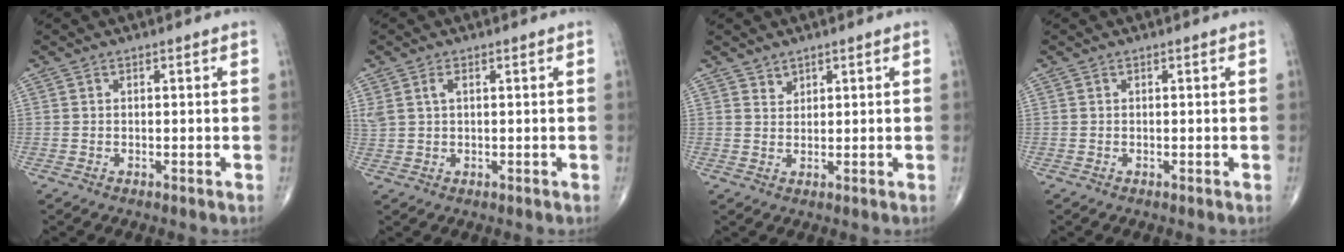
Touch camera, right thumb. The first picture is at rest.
{"total": 2.7, "force": [1.1, 1.4, 2.1], "torque": [-0.057, 0.010, 0.027]}
{"total": 1.6, "force": [1.3, 0.9, 0.1], "torque": [0.011, -0.010, 0.021]}
{"total": 0.0}